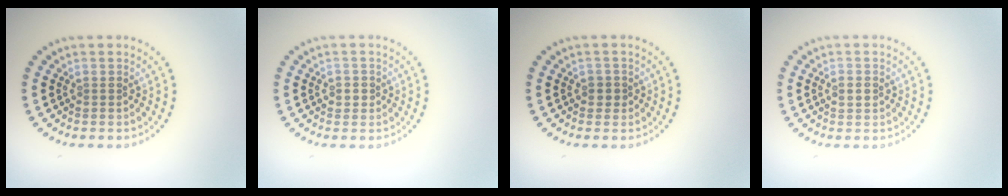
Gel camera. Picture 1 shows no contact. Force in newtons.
{"total": 1.1, "press": 1.1, "slide": 0.3}
{"total": 1.2, "press": 1.0, "slide": 0.6}
{"total": 1.1, "press": 1.1, "slide": 0.1}